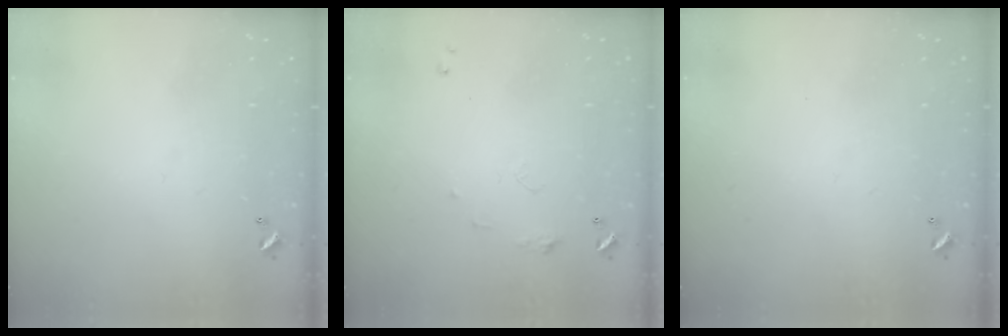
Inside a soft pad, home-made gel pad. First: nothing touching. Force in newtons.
{"total": 6.3, "press": 6.3, "slide": 0.7}
{"total": 0.0}